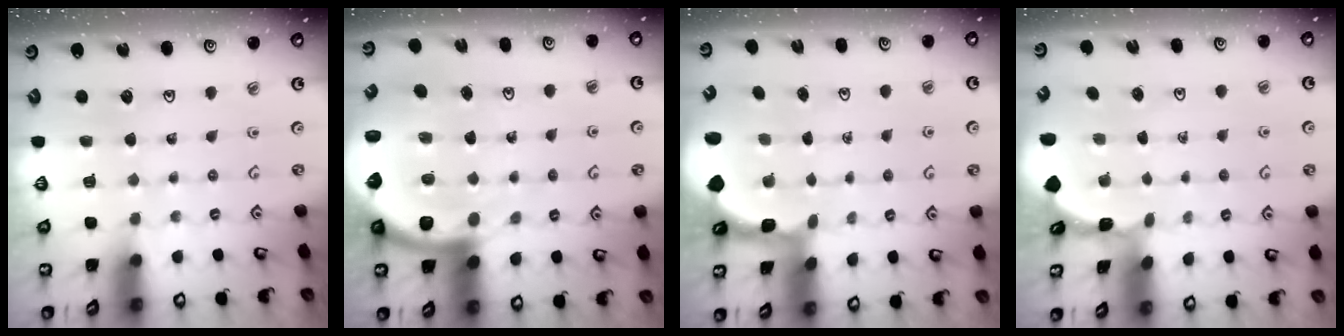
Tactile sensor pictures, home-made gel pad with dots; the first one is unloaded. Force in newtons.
{"total": 11.1, "press": 10.9, "slide": 2.0}
{"total": 1.9, "press": 1.8, "slide": 0.6}
{"total": 0.7, "press": 0.6, "slide": 0.1}